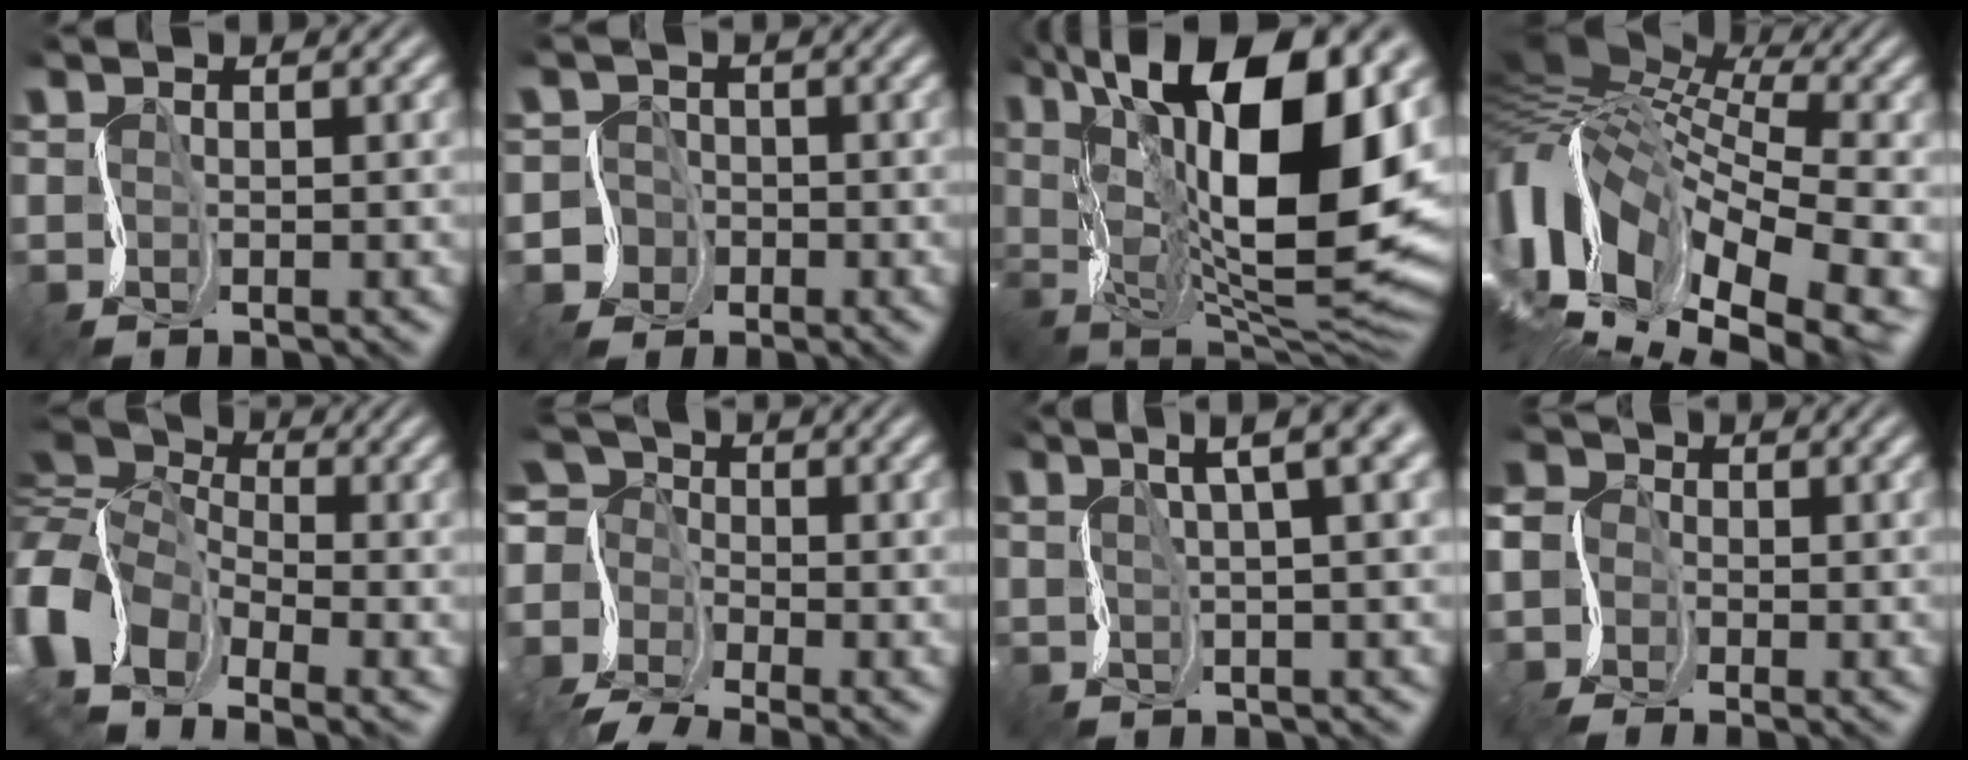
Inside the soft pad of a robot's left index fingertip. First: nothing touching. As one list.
[{"total": 2.6, "force": [-0.8, 2.4, -0.5], "torque": [0.029, 0.006, -0.022]}, {"total": 18.3, "force": [5.5, 7.2, 15.9], "torque": [-0.250, 0.018, 0.104]}, {"total": 14.4, "force": [-1.9, 8.5, 11.5], "torque": [-0.211, 0.007, -0.003]}, {"total": 14.9, "force": [-2.3, 11.0, 9.8], "torque": [-0.227, -0.006, -0.031]}, {"total": 7.3, "force": [-4.4, 4.0, 4.2], "torque": [-0.088, -0.005, -0.092]}, {"total": 6.1, "force": [3.1, 1.4, 5.1], "torque": [-0.050, 0.019, 0.050]}, {"total": 4.0, "force": [-2.0, 3.0, 1.9], "torque": [-0.045, -0.002, -0.036]}]